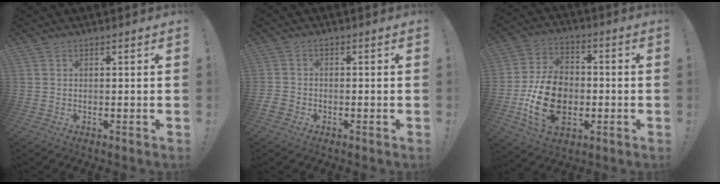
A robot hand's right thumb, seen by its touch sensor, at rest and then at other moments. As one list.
[{"total": 3.2, "force": [-2.0, 2.1, 1.3], "torque": [-0.036, 0.004, -0.038]}, {"total": 19.1, "force": [-4.5, 13.7, 12.6], "torque": [-0.224, 0.026, -0.069]}]